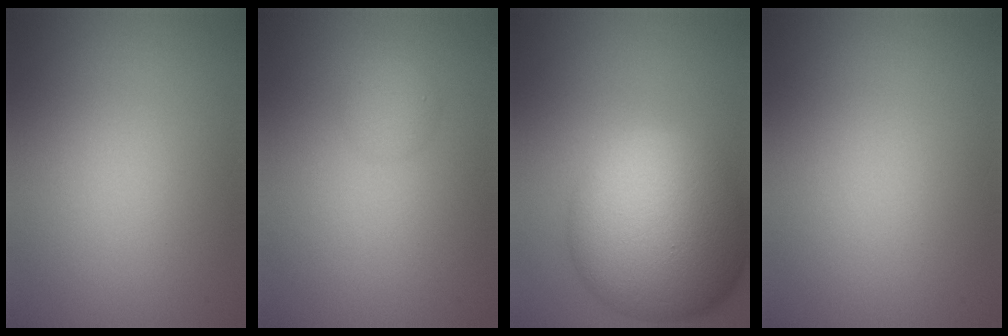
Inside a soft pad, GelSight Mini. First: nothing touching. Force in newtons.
{"total": 1.6, "press": 1.6, "slide": 0.1}
{"total": 14.0, "press": 14.0, "slide": 0.3}
{"total": 0.0}